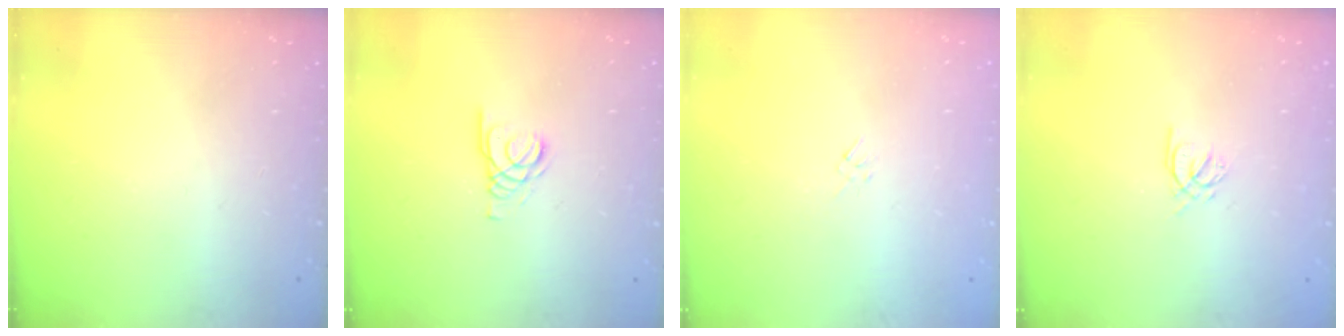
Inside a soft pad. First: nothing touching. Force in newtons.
{"total": 2.1, "press": 2.1, "slide": 0.2}
{"total": 1.6, "press": 1.6, "slide": 0.4}
{"total": 2.2, "press": 2.2, "slide": 0.2}